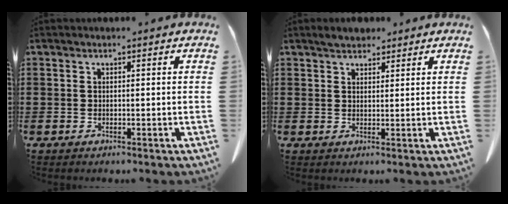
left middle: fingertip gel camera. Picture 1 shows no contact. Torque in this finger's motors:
{"motor_torque": [0.08, -0.05, 0.05, 0.03]}